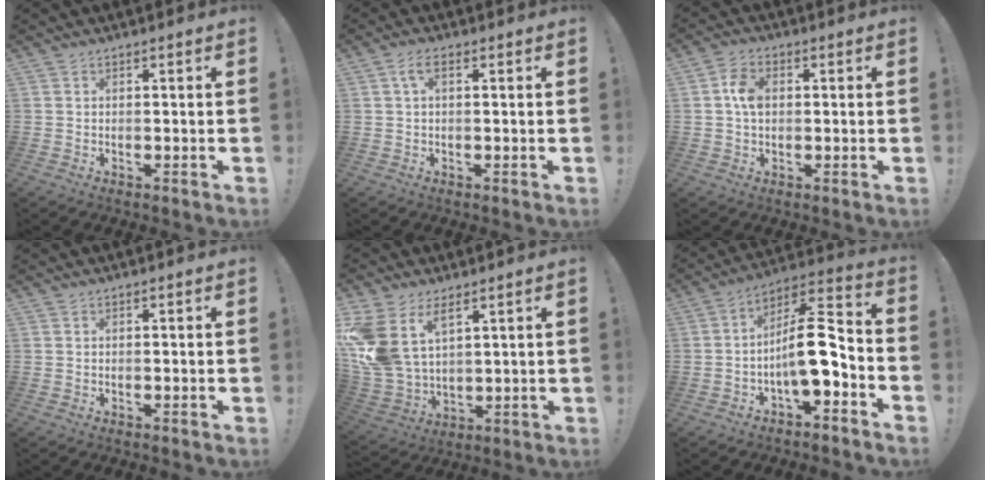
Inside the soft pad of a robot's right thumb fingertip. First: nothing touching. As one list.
[{"total": 3.5, "force": [1.0, 1.5, 3.0], "torque": [-0.057, 0.006, 0.016]}, {"total": 6.3, "force": [0.6, 4.3, 4.6], "torque": [-0.076, 0.006, 0.011]}, {"total": 0.0}, {"total": 13.9, "force": [6.7, 9.1, 8.2], "torque": [-0.183, -0.038, 0.130]}, {"total": 14.7, "force": [-2.8, 5.3, 13.5], "torque": [-0.233, 0.016, -0.041]}]